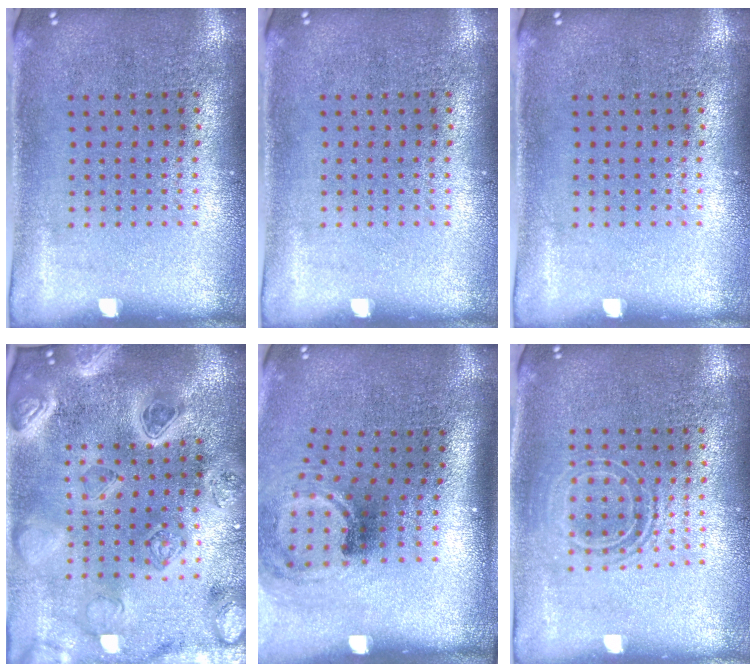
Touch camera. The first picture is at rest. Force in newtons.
{"total": 0.0}
{"total": 0.0}
{"total": 5.0, "press": 4.3, "slide": 2.7}
{"total": 1.9, "press": 1.2, "slide": 1.5}
{"total": 1.5, "press": 1.2, "slide": 0.9}